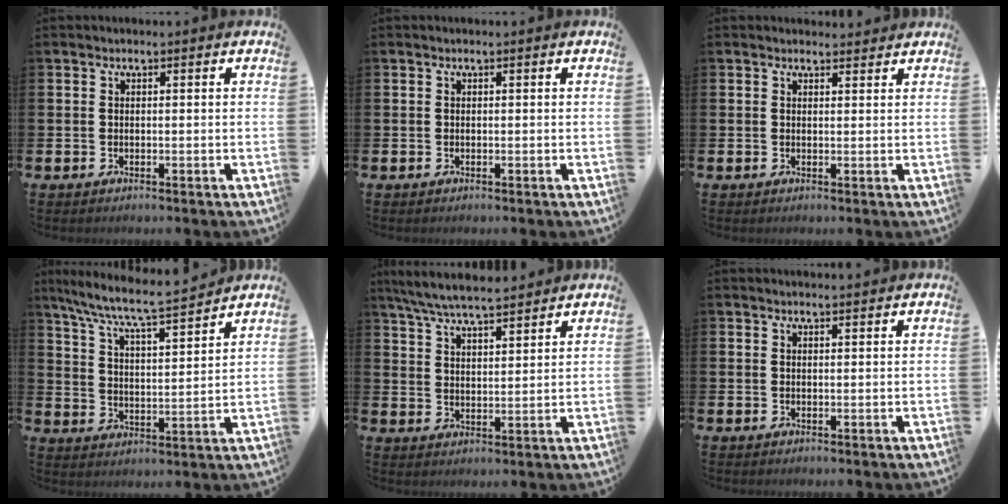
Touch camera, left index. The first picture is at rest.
{"total": 0.0}
{"total": 1.4, "force": [1.3, 0.3, 0.0], "torque": [0.010, -0.005, 0.022]}
{"total": 7.7, "force": [7.2, 0.2, 2.8], "torque": [-0.085, -0.053, 0.122]}
{"total": 6.6, "force": [6.3, 0.7, 2.0], "torque": [-0.061, -0.027, 0.114]}
{"total": 0.9, "force": [0.9, -0.1, 0.1], "torque": [0.007, -0.005, 0.014]}